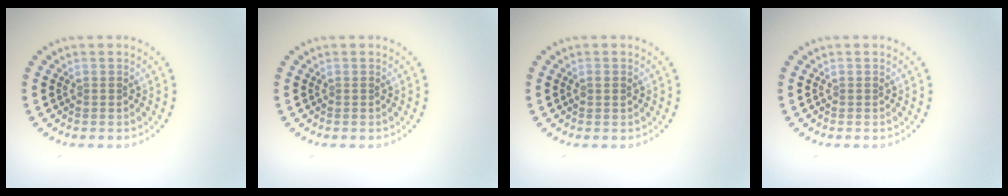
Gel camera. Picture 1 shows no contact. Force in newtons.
{"total": 0.0}
{"total": 0.9, "press": 0.9, "slide": 0.1}
{"total": 0.0}